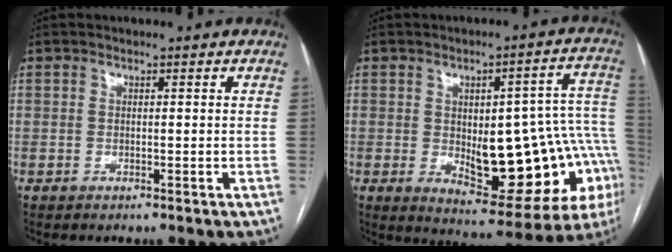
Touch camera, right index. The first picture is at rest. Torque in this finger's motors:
{"motor_torque": [1.29, -0.85, 0.36, 0.07]}